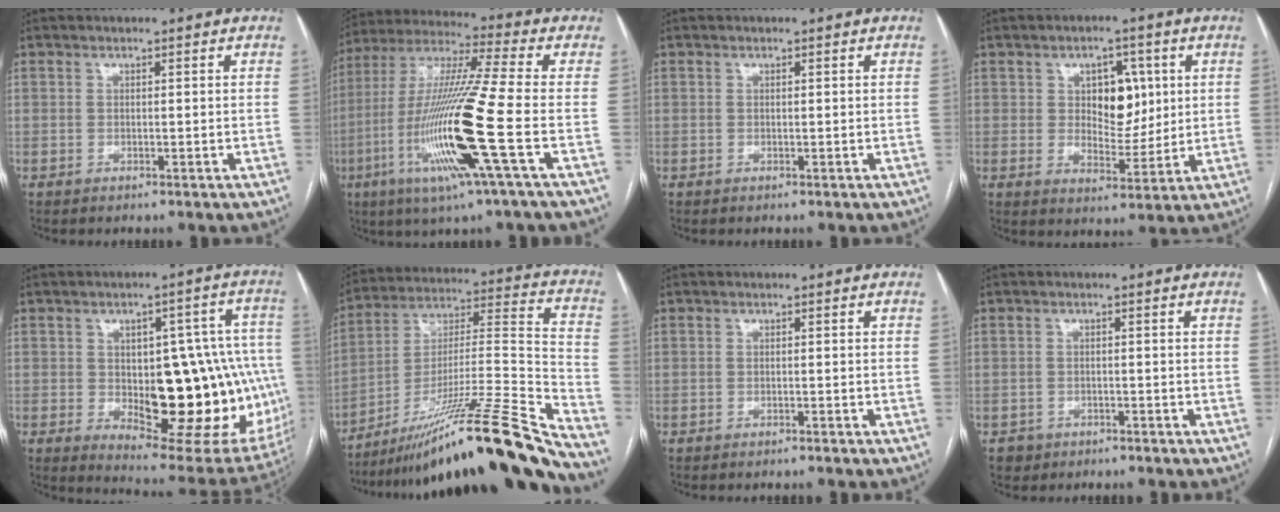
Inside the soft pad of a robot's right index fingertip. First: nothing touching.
{"total": 18.8, "force": [-5.5, -0.7, 18.0], "torque": [-0.374, -0.021, -0.114]}
{"total": 0.0}
{"total": 7.3, "force": [2.0, 4.3, 5.5], "torque": [-0.075, 0.010, 0.038]}
{"total": 23.1, "force": [-2.4, 9.3, 21.0], "torque": [-0.202, 0.025, -0.002]}
{"total": 28.1, "force": [-22.1, -1.1, 17.3], "torque": [-0.217, -0.012, -0.364]}
{"total": 1.0, "force": [-0.9, -0.5, 0.2], "torque": [-0.006, 0.002, -0.015]}
{"total": 1.7, "force": [-1.3, 1.1, -0.1], "torque": [-0.004, 0.006, -0.019]}